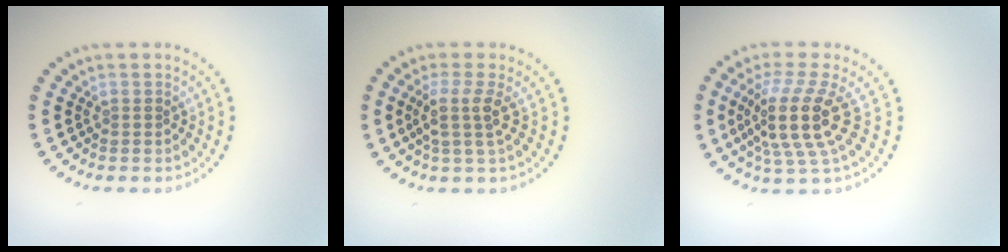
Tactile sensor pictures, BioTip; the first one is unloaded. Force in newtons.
{"total": 2.4, "press": 1.8, "slide": 1.5}
{"total": 4.9, "press": 3.7, "slide": 3.3}